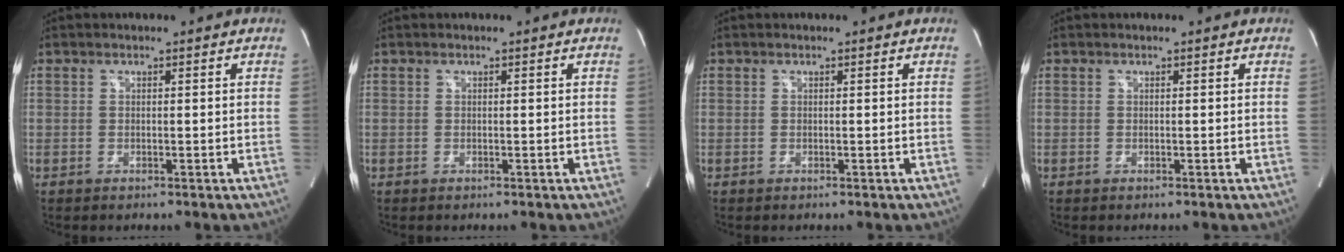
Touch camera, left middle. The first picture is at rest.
{"total": 0.0}
{"total": 0.0}
{"total": 0.0}